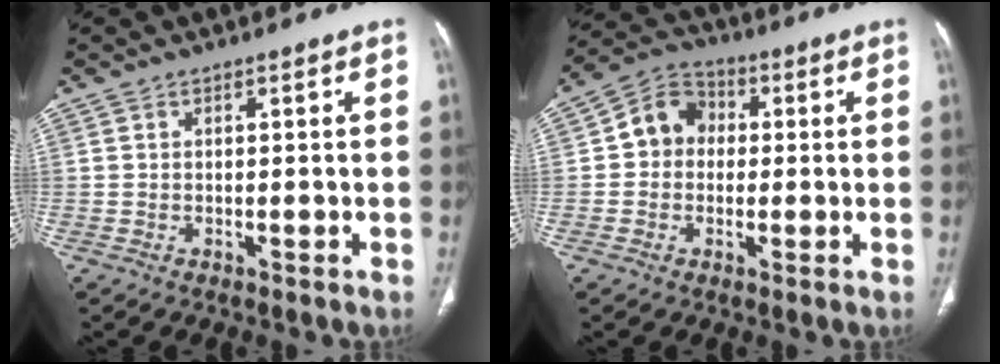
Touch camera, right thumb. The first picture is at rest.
{"total": 8.1, "force": [0.5, 7.0, 4.1], "torque": [-0.045, 0.023, -0.006]}